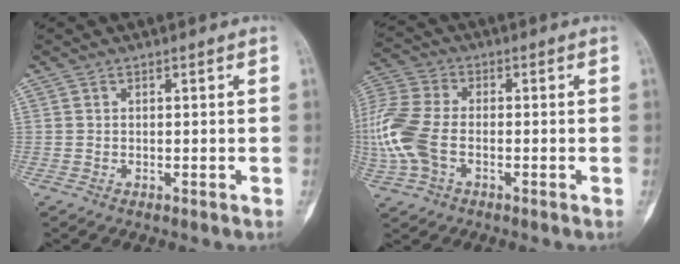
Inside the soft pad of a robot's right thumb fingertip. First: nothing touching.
{"total": 14.1, "force": [-2.4, 8.9, 10.7], "torque": [-0.272, 0.015, -0.049]}